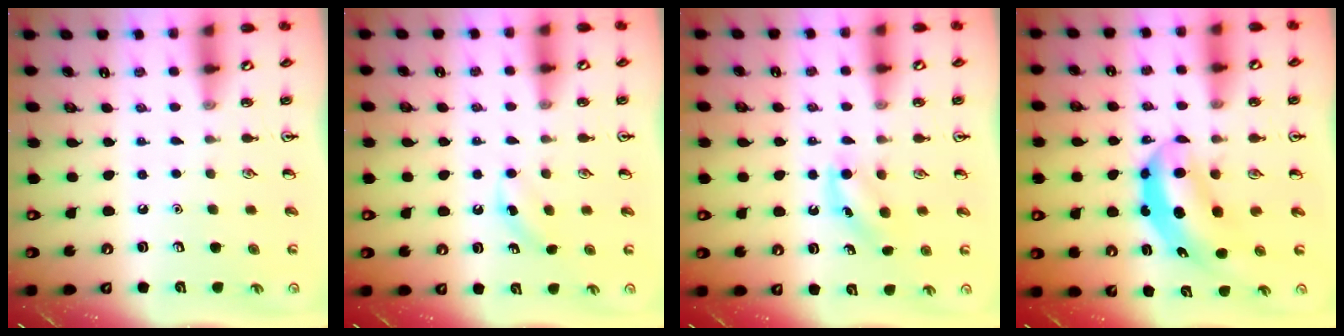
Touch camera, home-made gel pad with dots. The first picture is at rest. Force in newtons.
{"total": 2.6, "press": 2.4, "slide": 0.8}
{"total": 5.2, "press": 5.0, "slide": 1.6}
{"total": 5.5, "press": 5.2, "slide": 1.7}